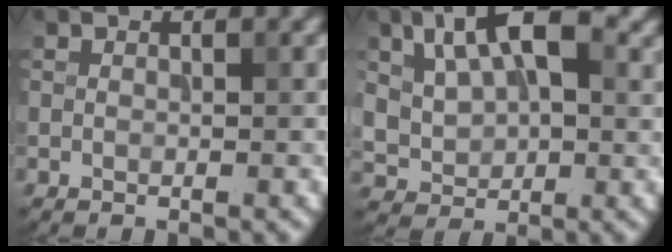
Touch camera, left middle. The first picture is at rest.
{"total": 8.8, "force": [2.8, 5.2, 6.5], "torque": [-0.127, 0.012, 0.044]}